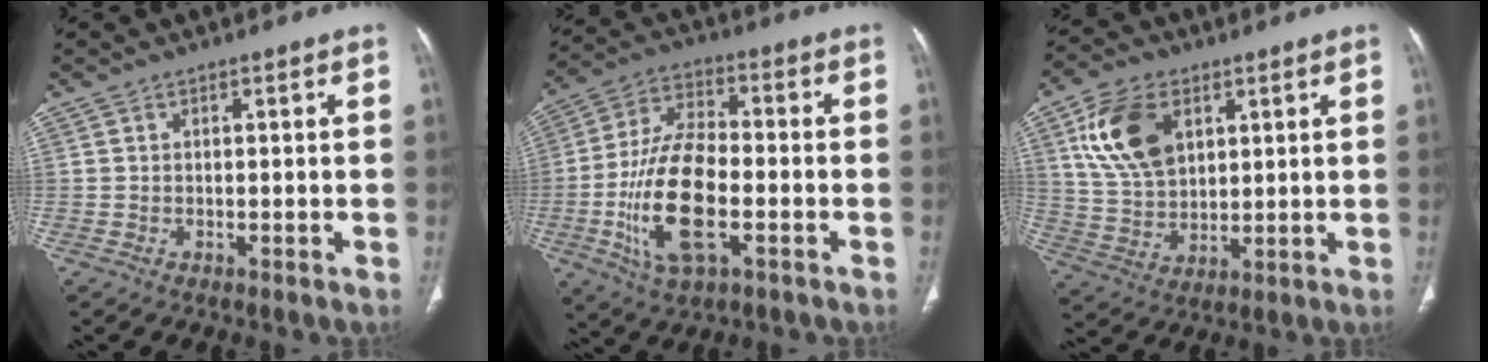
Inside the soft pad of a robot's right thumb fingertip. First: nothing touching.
{"total": 16.9, "force": [-4.4, 7.7, 14.4], "torque": [-0.282, 0.019, -0.077]}
{"total": 13.8, "force": [5.3, 8.8, 9.3], "torque": [-0.158, -0.013, 0.107]}